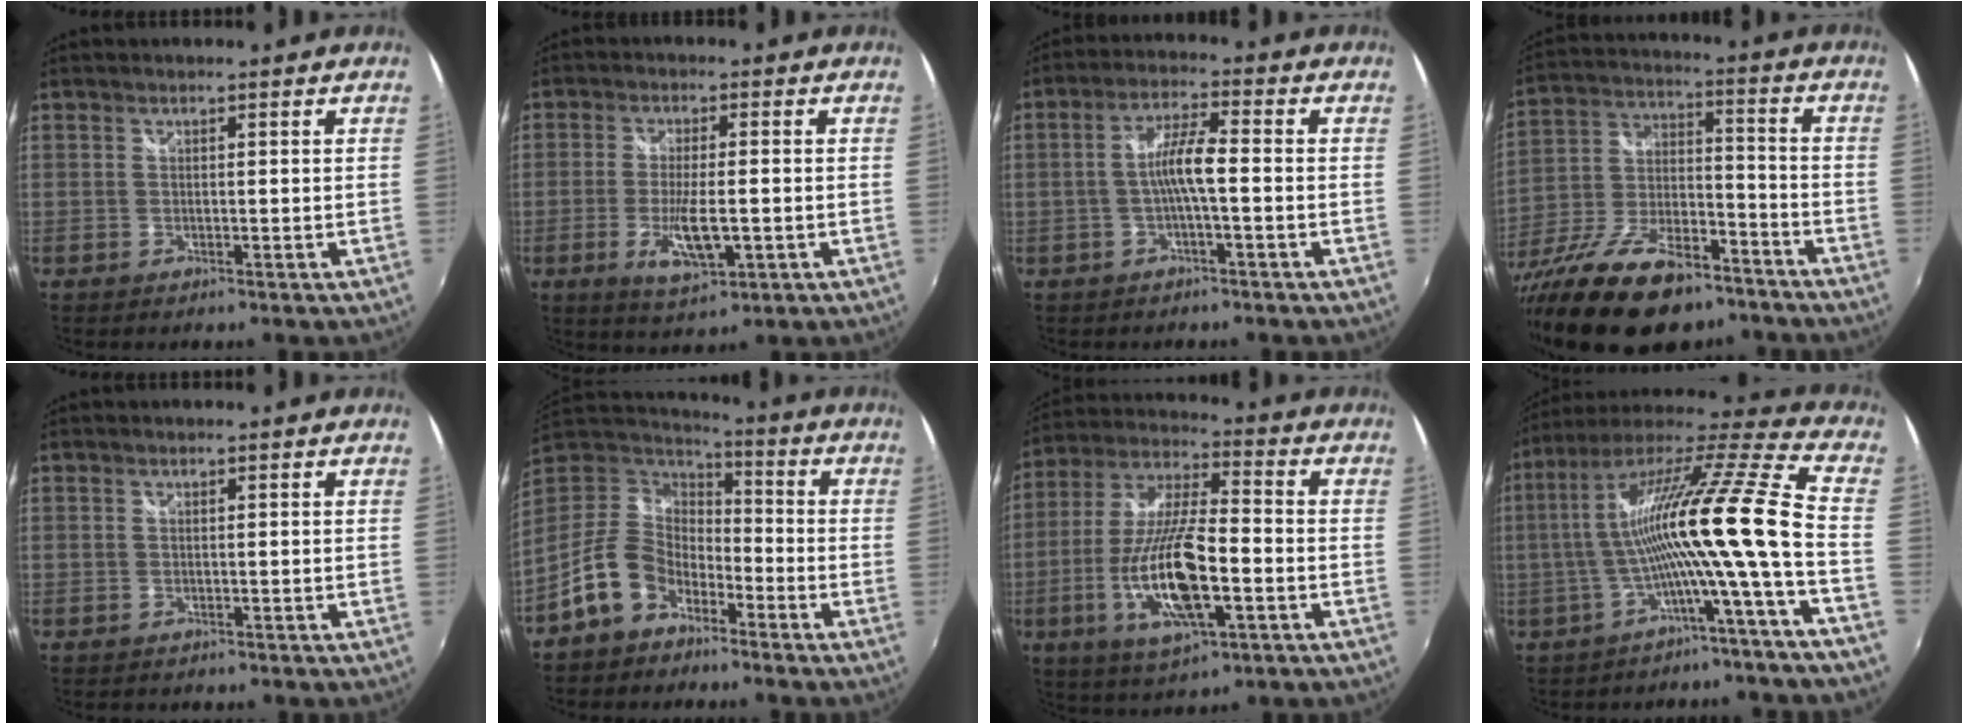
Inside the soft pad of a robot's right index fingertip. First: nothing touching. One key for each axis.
{"total": 7.9, "fx": -2.4, "fy": 2.1, "fz": 7.2, "tx": -0.140, "ty": -0.018, "tz": -0.038}
{"total": 5.7, "fx": -1.3, "fy": 0.4, "fz": 5.5, "tx": -0.111, "ty": 0.009, "tz": -0.022}
{"total": 25.1, "fx": -17.3, "fy": 10.3, "fz": 15.1, "tx": -0.295, "ty": -0.030, "tz": -0.275}
{"total": 0.6, "fx": -0.2, "fy": 0.5, "fz": 0.0, "tx": 0.000, "ty": 0.000, "tz": -0.001}
{"total": 12.4, "fx": -7.3, "fy": 8.4, "fz": 5.6, "tx": -0.129, "ty": 0.023, "tz": -0.132}
{"total": 17.9, "fx": -5.5, "fy": 5.4, "fz": 16.1, "tx": -0.332, "ty": -0.017, "tz": -0.100}
{"total": 16.5, "fx": -2.9, "fy": -1.4, "fz": 16.2, "tx": -0.266, "ty": -0.005, "tz": -0.058}